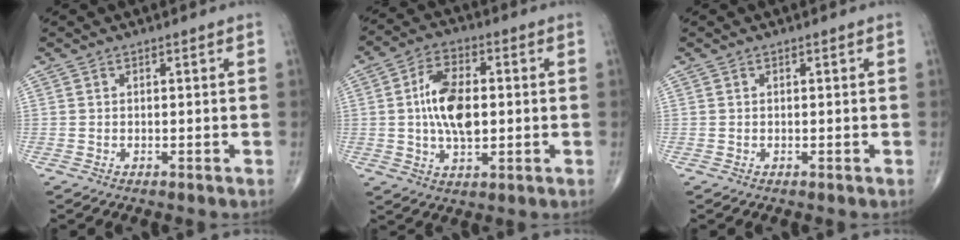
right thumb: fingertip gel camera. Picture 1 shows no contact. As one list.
[{"total": 11.4, "force": [0.4, 6.1, 9.6], "torque": [-0.169, 0.006, 0.006]}, {"total": 0.0}]